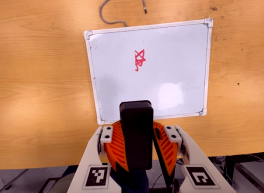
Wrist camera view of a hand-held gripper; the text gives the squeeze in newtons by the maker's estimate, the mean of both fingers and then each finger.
{"total": 10.2, "left": 10.2, "right": 10.1}